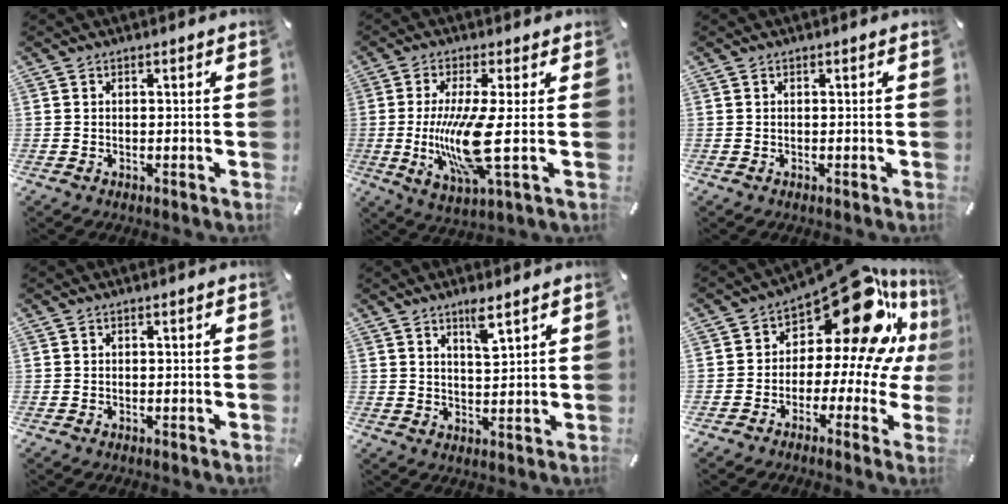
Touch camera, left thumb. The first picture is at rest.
{"total": 14.0, "force": [-0.7, 2.4, 13.7], "torque": [-0.304, -0.038, -0.022]}
{"total": 0.0}
{"total": 0.0}
{"total": 5.1, "force": [3.6, 1.0, 3.4], "torque": [-0.052, -0.020, 0.057]}
{"total": 21.3, "force": [10.4, 10.3, 15.4], "torque": [-0.215, -0.075, 0.175]}